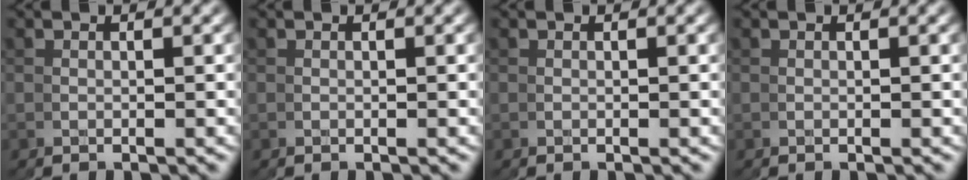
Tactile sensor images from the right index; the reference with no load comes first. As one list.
[{"total": 0.0}, {"total": 0.0}, {"total": 0.0}]